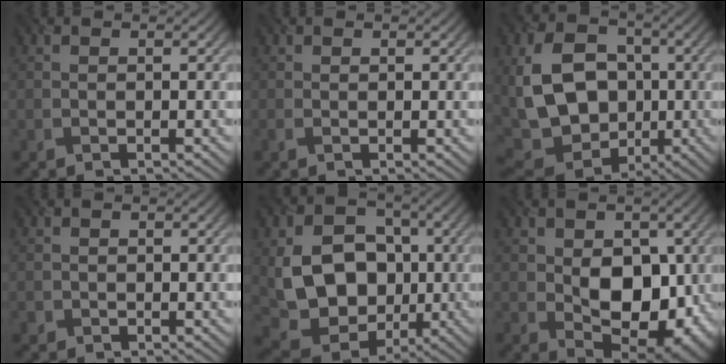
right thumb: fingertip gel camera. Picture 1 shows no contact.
{"total": 0.7, "force": [0.2, 0.5, 0.4], "torque": [-0.010, 0.000, 0.002]}
{"total": 14.3, "force": [-0.7, 10.6, 9.5], "torque": [-0.206, -0.015, -0.010]}
{"total": 1.0, "force": [-0.1, 1.0, 0.1], "torque": [0.000, -0.005, -0.003]}
{"total": 13.8, "force": [-0.7, 10.8, 8.6], "torque": [-0.184, -0.018, -0.014]}
{"total": 10.5, "force": [-0.4, 6.9, 8.0], "torque": [-0.110, -0.009, 0.000]}